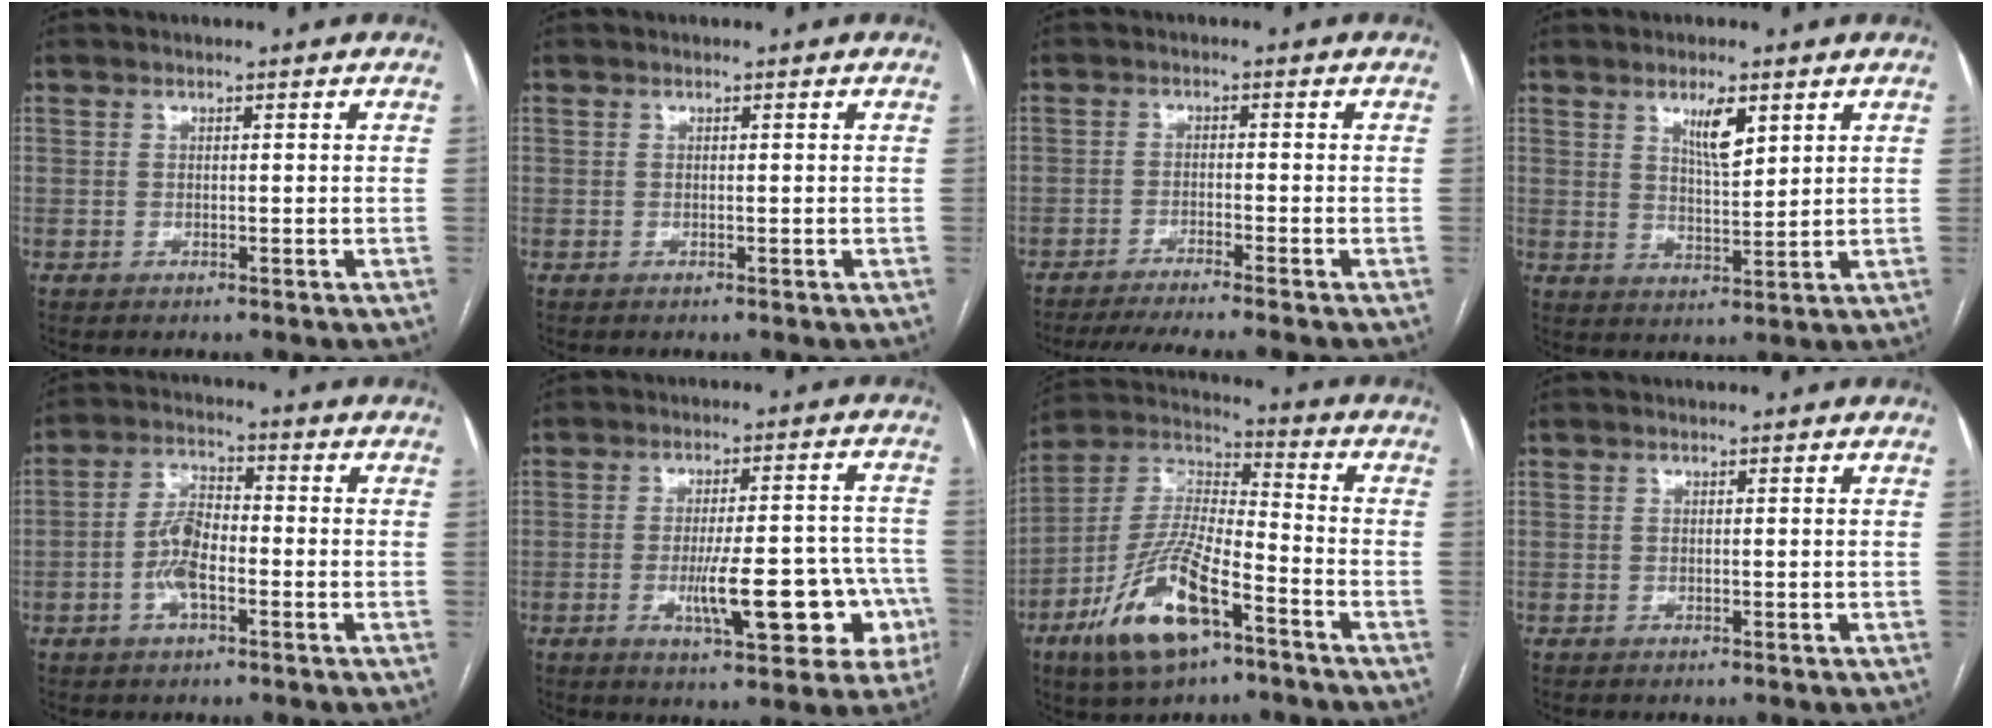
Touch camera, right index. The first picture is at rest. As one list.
[{"total": 0.0}, {"total": 9.0, "force": [-8.0, -1.2, 4.0], "torque": [-0.041, -0.019, -0.125]}, {"total": 5.2, "force": [2.9, 1.3, 4.1], "torque": [-0.075, -0.006, 0.053]}, {"total": 6.7, "force": [-2.1, 2.6, 5.8], "torque": [-0.123, 0.011, -0.041]}, {"total": 13.7, "force": [-4.5, 3.9, 12.4], "torque": [-0.142, 0.028, -0.051]}, {"total": 16.3, "force": [-8.7, 4.8, 12.9], "torque": [-0.267, -0.007, -0.157]}, {"total": 0.0}]